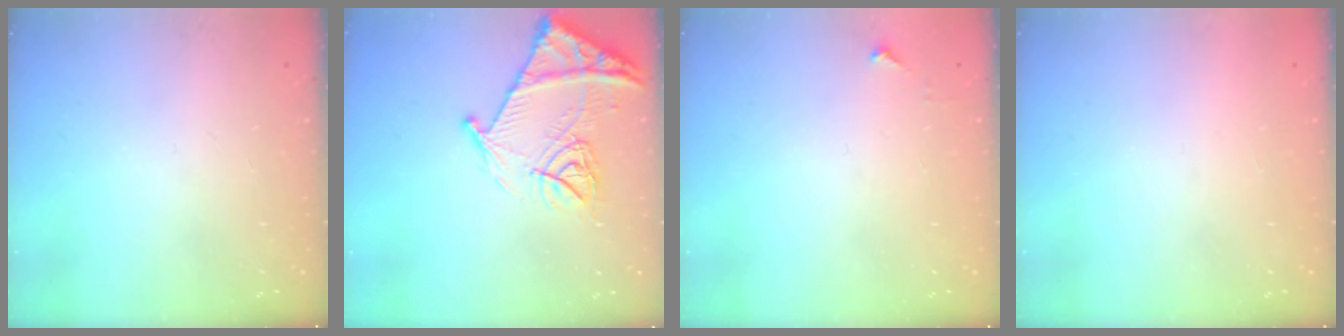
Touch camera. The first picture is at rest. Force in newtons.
{"total": 15.9, "press": 15.8, "slide": 1.6}
{"total": 3.4, "press": 3.4, "slide": 0.4}
{"total": 1.6, "press": 1.6, "slide": 0.1}